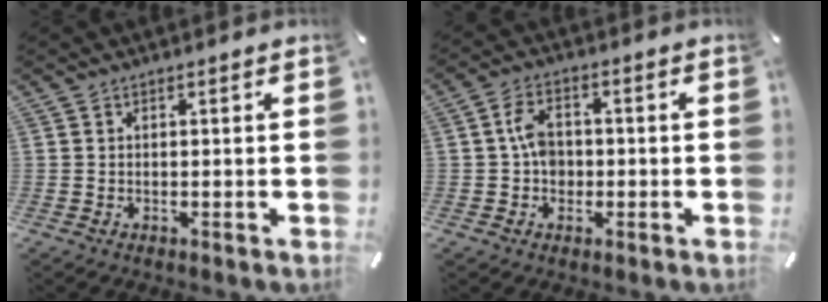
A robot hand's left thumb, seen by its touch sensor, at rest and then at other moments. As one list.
[{"total": 5.7, "force": [-0.3, 4.3, 3.7], "torque": [-0.061, 0.011, -0.005]}]